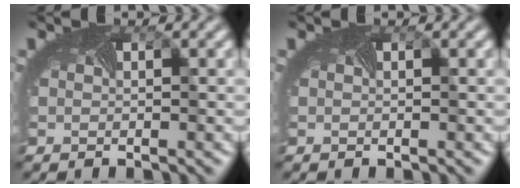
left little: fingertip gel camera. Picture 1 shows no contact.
{"total": 0.0}